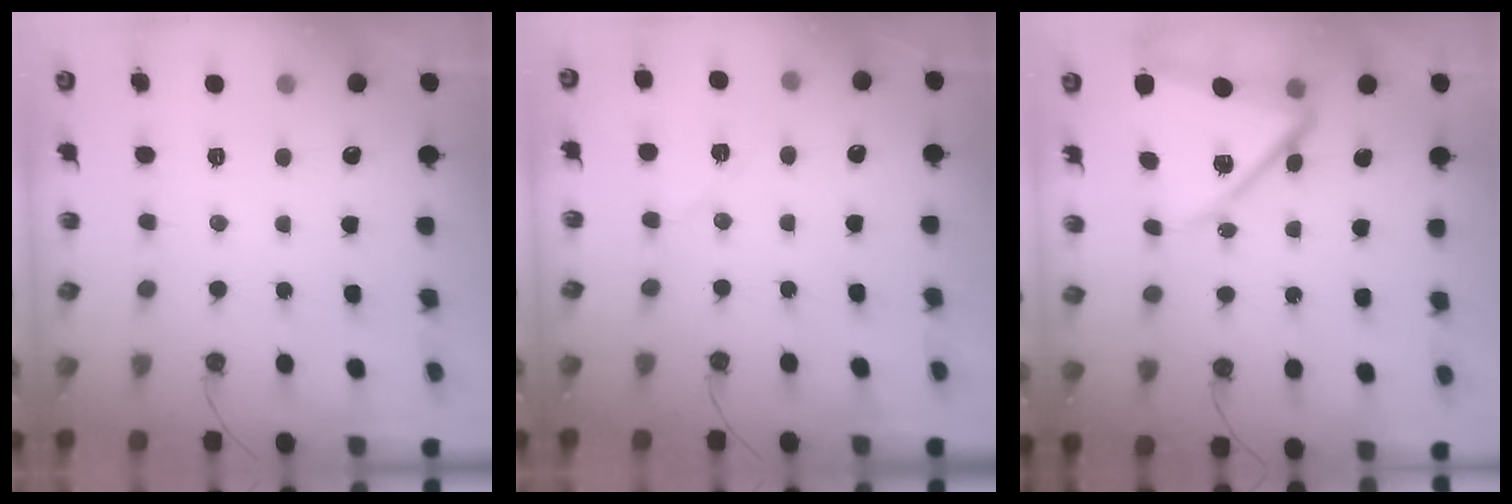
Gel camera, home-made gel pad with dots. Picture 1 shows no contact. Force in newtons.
{"total": 7.3, "press": 5.6, "slide": 4.7}
{"total": 14.7, "press": 14.7, "slide": 1.5}